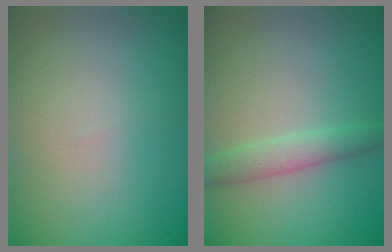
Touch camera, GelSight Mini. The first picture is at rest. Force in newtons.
{"total": 2.3, "press": 2.3, "slide": 0.1}